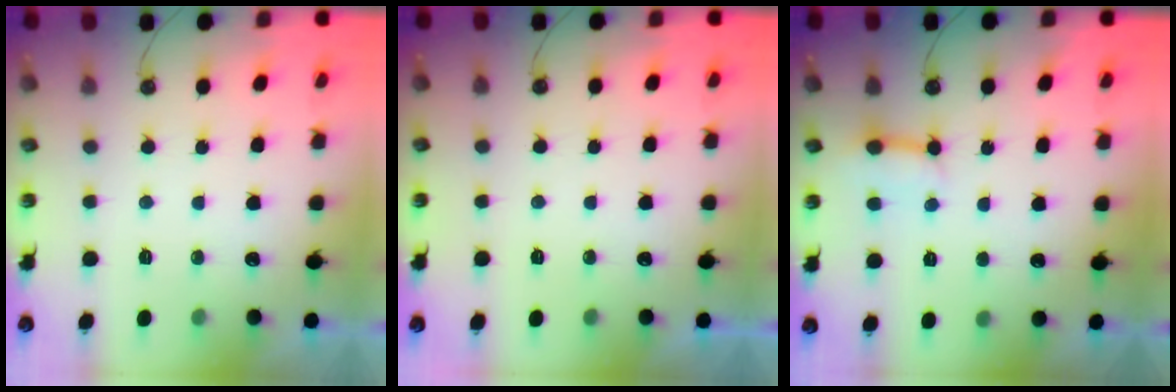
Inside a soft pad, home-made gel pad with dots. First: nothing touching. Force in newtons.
{"total": 0.0}
{"total": 4.7, "press": 4.7, "slide": 0.4}